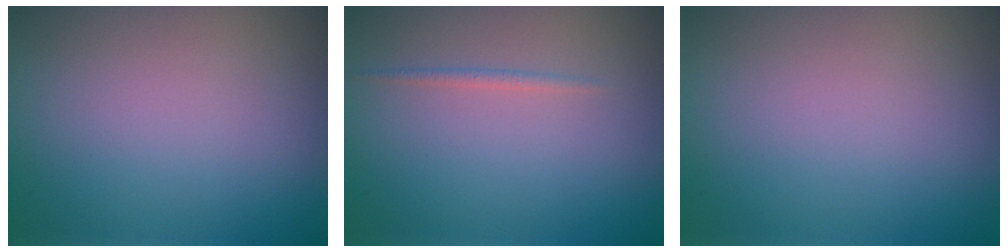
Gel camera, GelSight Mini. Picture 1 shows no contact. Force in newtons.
{"total": 0.8, "press": 0.7, "slide": 0.1}
{"total": 0.0}